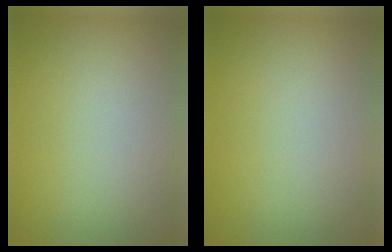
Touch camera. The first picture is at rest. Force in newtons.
{"total": 0.0}